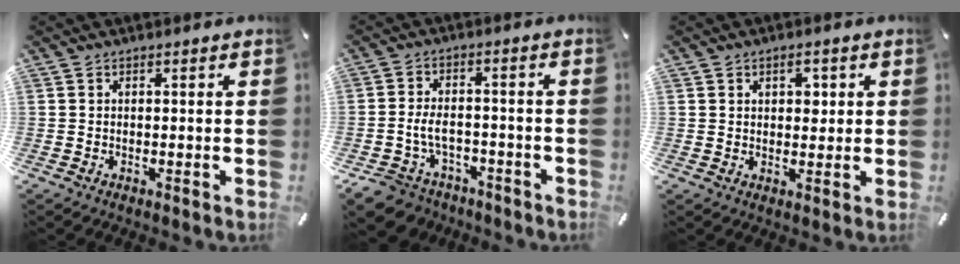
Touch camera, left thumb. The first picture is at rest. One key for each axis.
{"total": 7.1, "fx": -2.9, "fy": 5.4, "fz": 3.5, "tx": -0.087, "ty": 0.016, "tz": -0.054}
{"total": 3.3, "fx": 1.1, "fy": 2.5, "fz": 1.8, "tx": -0.009, "ty": -0.006, "tz": 0.010}